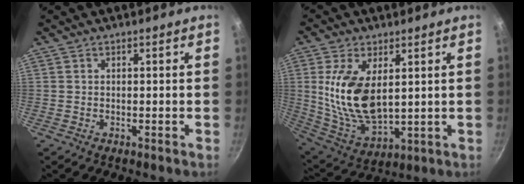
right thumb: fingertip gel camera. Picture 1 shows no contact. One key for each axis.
{"total": 15.0, "fx": 2.9, "fy": 8.0, "fz": 12.4, "tx": -0.235, "ty": -0.029, "tz": 0.070}